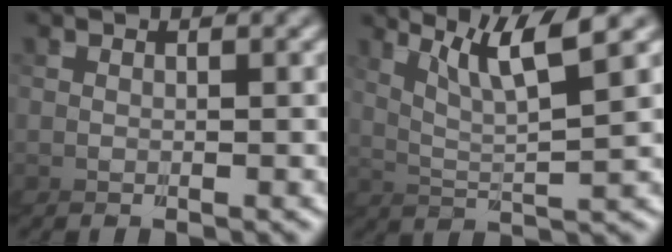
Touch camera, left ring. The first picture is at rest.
{"total": 6.3, "force": [5.5, -3.0, -0.7], "torque": [-0.019, 0.037, 0.074]}